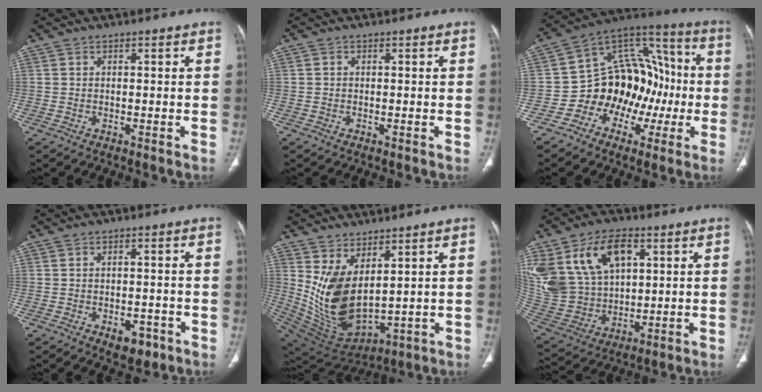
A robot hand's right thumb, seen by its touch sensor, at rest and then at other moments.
{"total": 0.0}
{"total": 17.4, "force": [-4.1, 13.6, 10.0], "torque": [-0.090, 0.086, -0.070]}
{"total": 6.4, "force": [-3.0, 3.8, 4.1], "torque": [-0.034, 0.015, -0.033]}
{"total": 13.9, "force": [4.1, 7.1, 11.2], "torque": [-0.203, -0.043, 0.113]}
{"total": 22.5, "force": [8.6, 15.2, 14.3], "torque": [-0.295, 0.002, 0.180]}